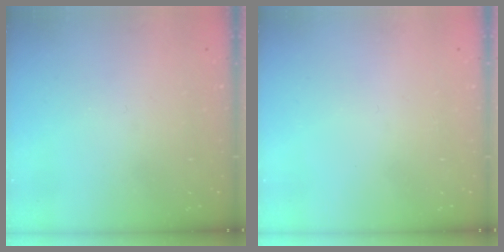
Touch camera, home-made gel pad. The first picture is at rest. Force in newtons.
{"total": 1.8, "press": 1.7, "slide": 0.1}